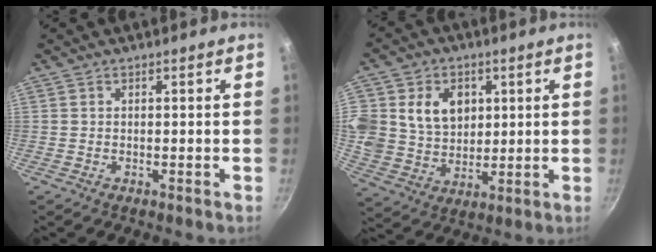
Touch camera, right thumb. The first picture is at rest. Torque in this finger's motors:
{"motor_torque": [0.14, 0.35, 0.15, -0.08, 0.16]}